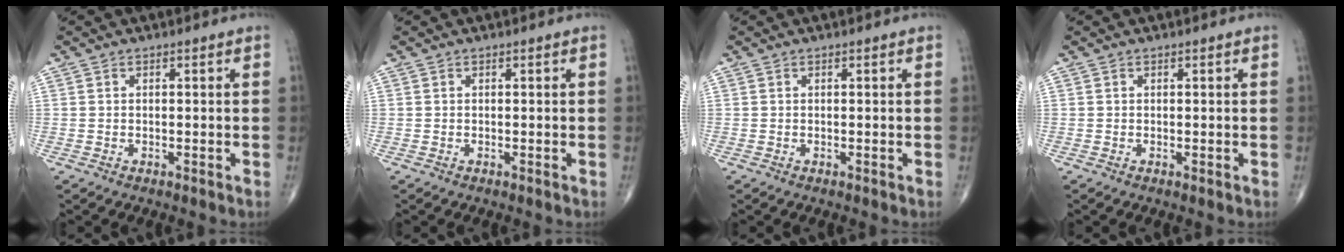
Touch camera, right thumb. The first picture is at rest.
{"total": 0.0}
{"total": 0.0}
{"total": 0.0}